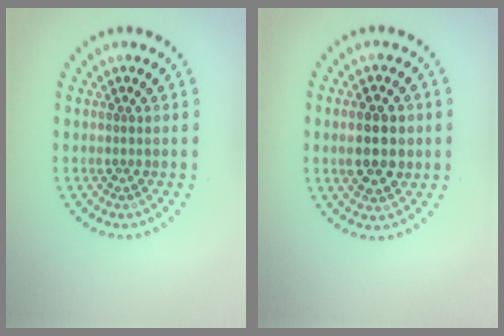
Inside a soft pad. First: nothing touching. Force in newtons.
{"total": 4.6, "press": 4.6, "slide": 0.3}